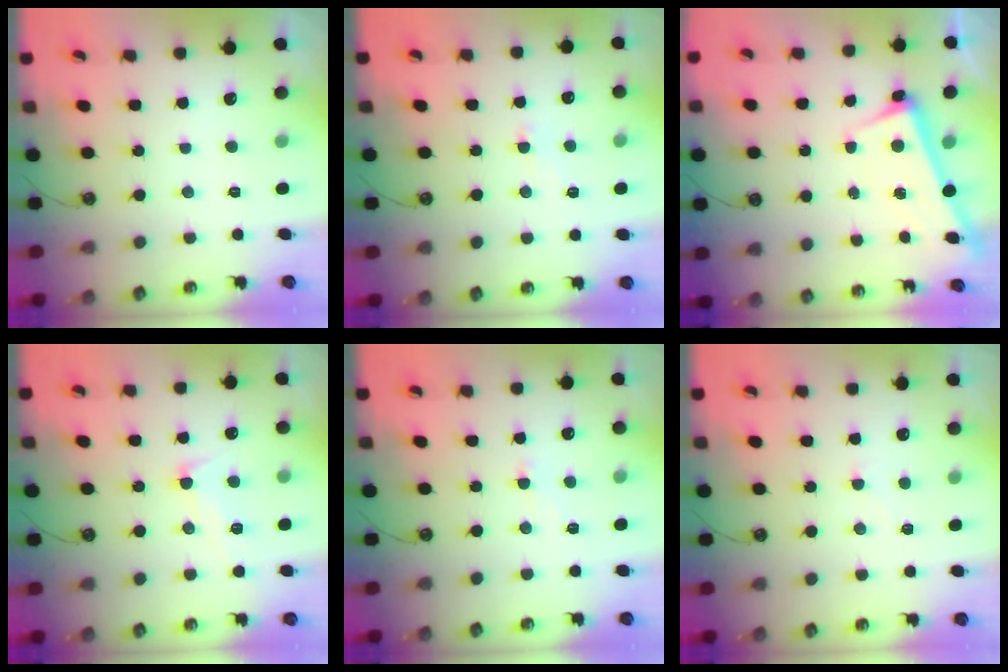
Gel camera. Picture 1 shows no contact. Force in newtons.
{"total": 1.2, "press": 1.1, "slide": 0.5}
{"total": 2.9, "press": 2.9, "slide": 0.4}
{"total": 5.5, "press": 5.5, "slide": 1.0}
{"total": 1.2, "press": 1.1, "slide": 0.5}
{"total": 1.4, "press": 1.3, "slide": 0.5}